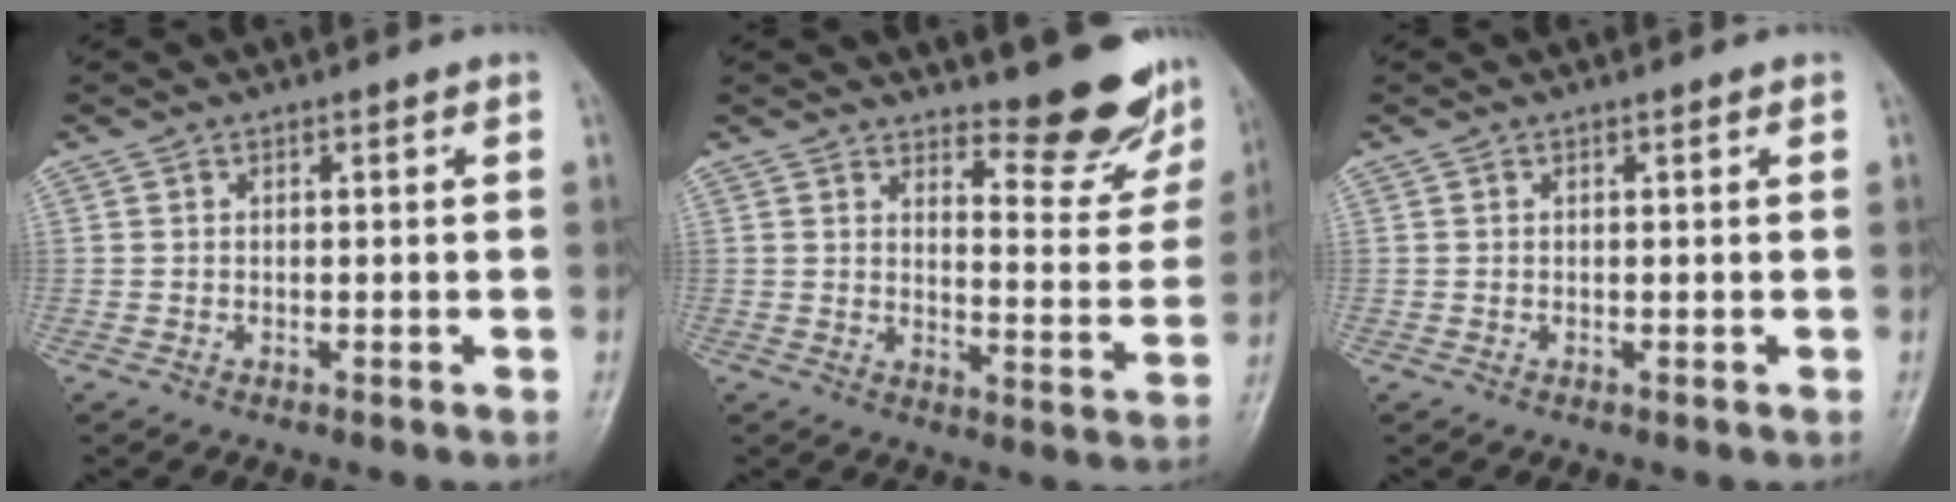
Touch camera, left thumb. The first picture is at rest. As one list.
[{"total": 12.0, "force": [10.4, 3.4, 4.9], "torque": [-0.029, -0.098, 0.131]}, {"total": 0.0}]